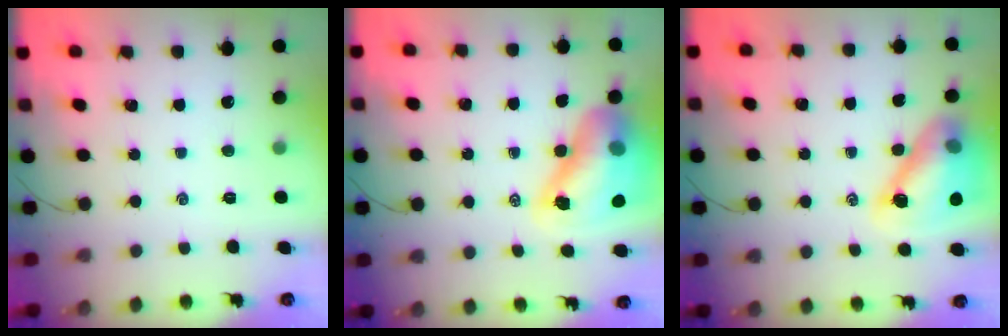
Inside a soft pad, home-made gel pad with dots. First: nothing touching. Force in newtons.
{"total": 16.2, "press": 15.6, "slide": 4.4}
{"total": 14.5, "press": 13.8, "slide": 4.3}